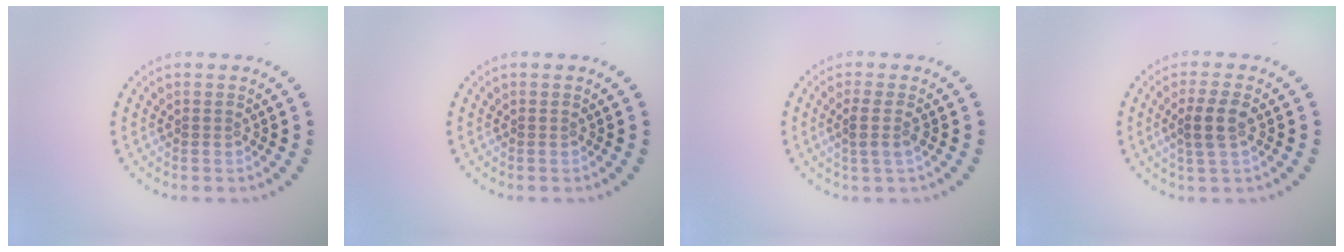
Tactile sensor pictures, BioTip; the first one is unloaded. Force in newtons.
{"total": 0.0}
{"total": 1.7, "press": 1.4, "slide": 1.0}
{"total": 2.9, "press": 2.7, "slide": 1.1}